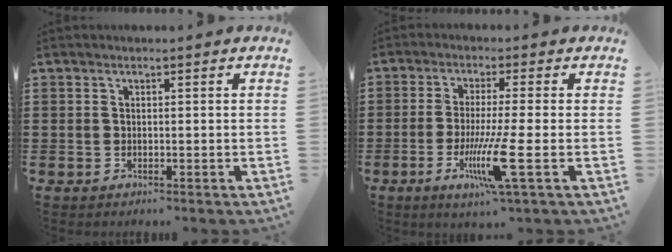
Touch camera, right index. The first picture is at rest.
{"total": 9.0, "force": [-2.8, 0.1, 8.6], "torque": [-0.168, -0.026, -0.053]}